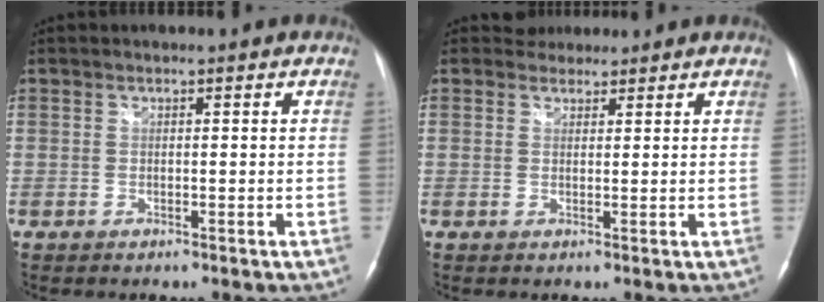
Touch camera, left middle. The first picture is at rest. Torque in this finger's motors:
{"motor_torque": [0.06, 0.00, -0.03, 0.01]}